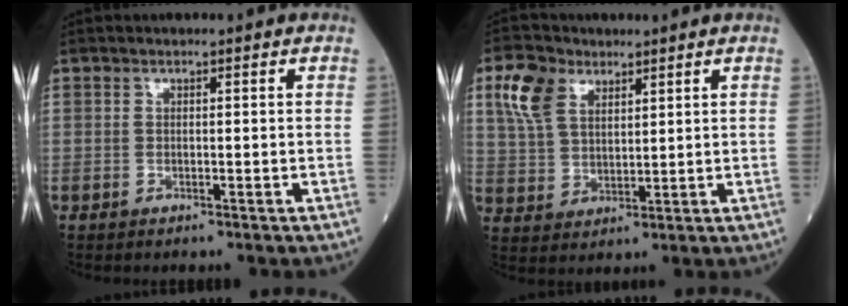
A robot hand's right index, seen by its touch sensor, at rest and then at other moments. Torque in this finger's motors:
{"motor_torque": [0.40, 0.27, 0.12, 0.07]}